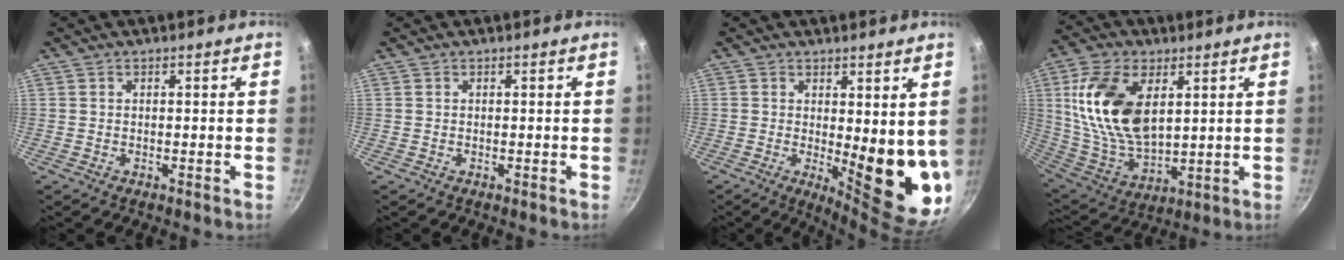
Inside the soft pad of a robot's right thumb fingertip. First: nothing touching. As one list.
[{"total": 0.0}, {"total": 12.9, "force": [0.7, 4.4, 12.1], "torque": [-0.129, -0.040, 0.019]}, {"total": 18.8, "force": [5.2, 10.7, 14.6], "torque": [-0.269, -0.022, 0.112]}]